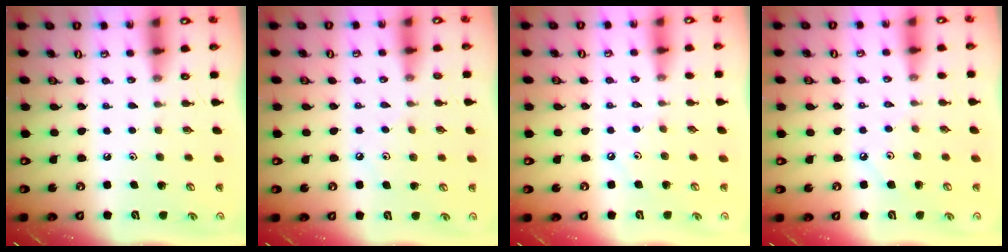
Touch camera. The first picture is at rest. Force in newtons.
{"total": 4.4, "press": 4.4, "slide": 0.5}
{"total": 2.1, "press": 2.1, "slide": 0.4}
{"total": 2.7, "press": 2.7, "slide": 0.2}